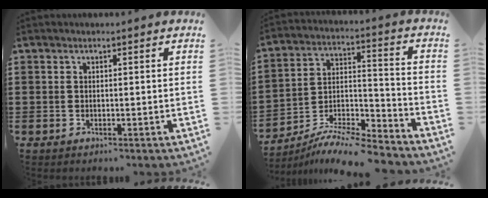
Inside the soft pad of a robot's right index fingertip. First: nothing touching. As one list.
[{"total": 9.0, "force": [-8.4, 0.7, 2.9], "torque": [-0.050, 0.012, -0.169]}]